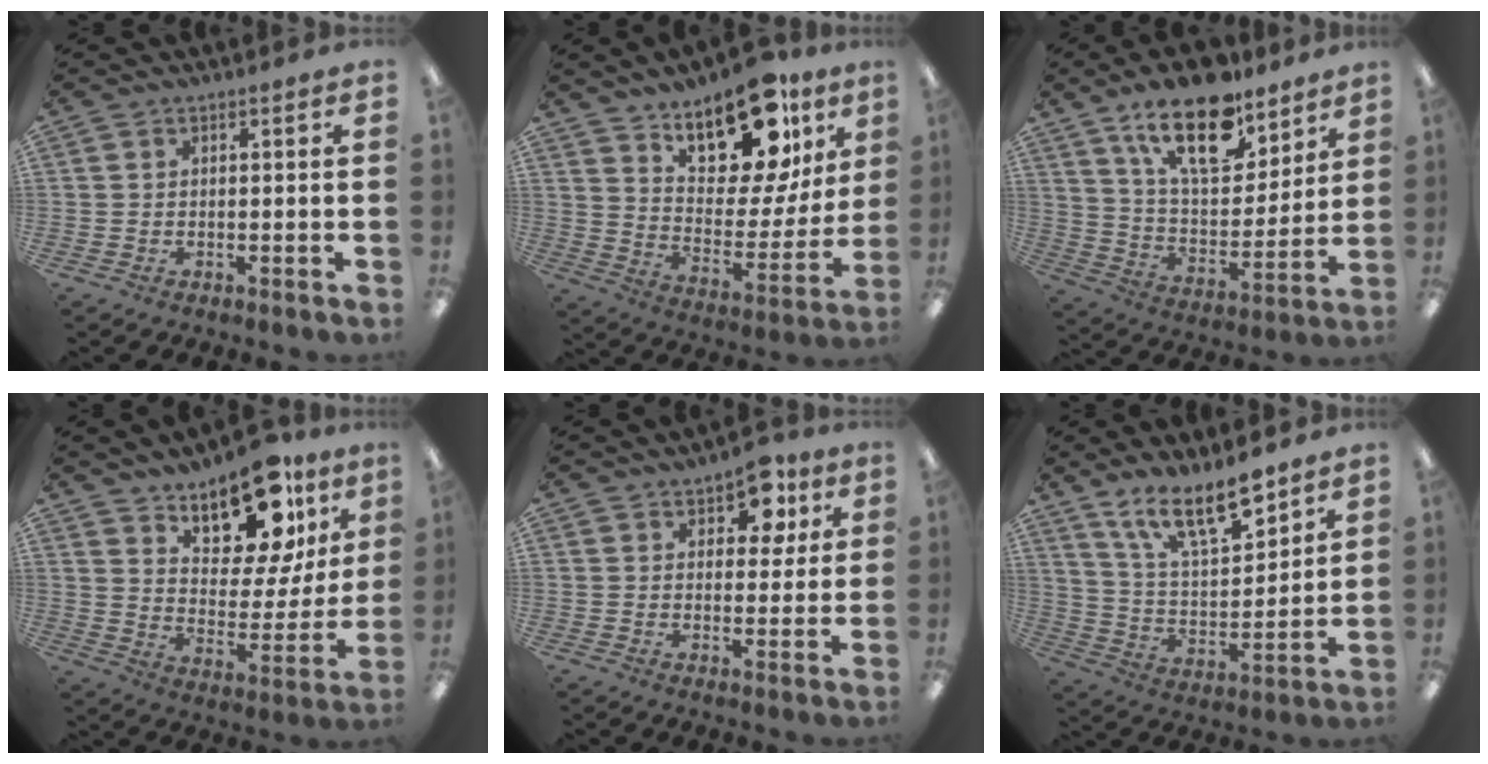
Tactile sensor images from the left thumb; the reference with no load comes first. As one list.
[{"total": 20.7, "force": [14.7, 9.2, 11.4], "torque": [-0.158, -0.095, 0.250]}, {"total": 20.4, "force": [13.8, 9.0, 12.0], "torque": [-0.199, -0.074, 0.237]}, {"total": 18.7, "force": [13.7, 8.5, 9.5], "torque": [-0.127, -0.095, 0.234]}, {"total": 8.2, "force": [4.7, 4.7, 4.8], "torque": [-0.051, -0.013, 0.077]}, {"total": 15.1, "force": [11.6, 4.9, 8.4], "torque": [-0.143, -0.065, 0.202]}]